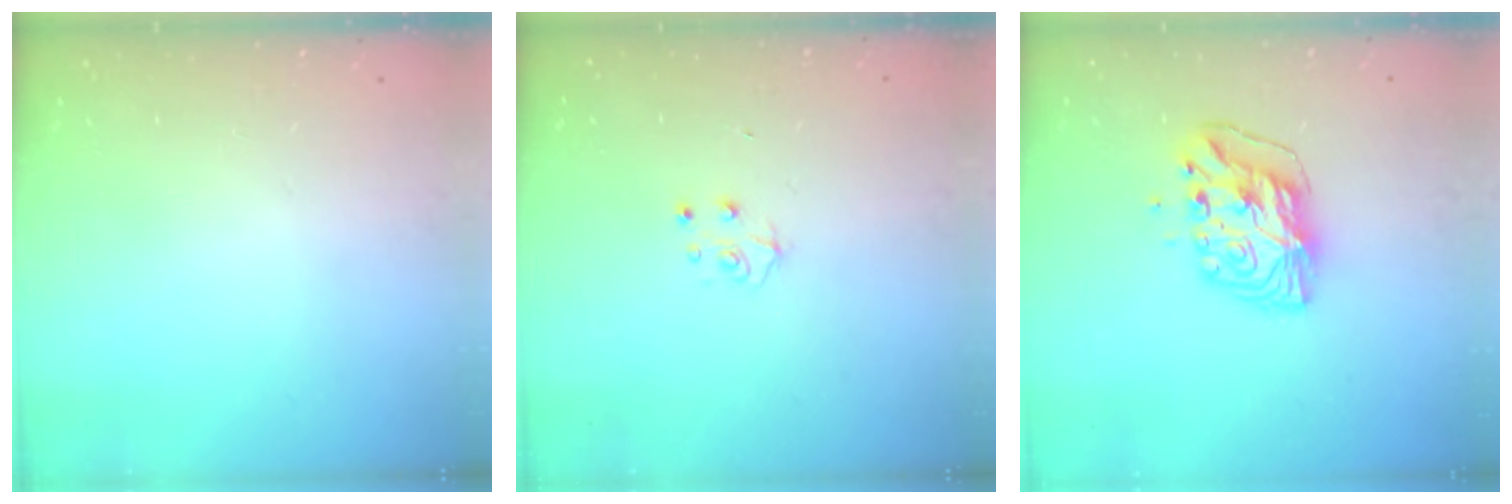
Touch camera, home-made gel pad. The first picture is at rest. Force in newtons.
{"total": 5.1, "press": 5.1, "slide": 0.5}
{"total": 9.3, "press": 9.3, "slide": 0.8}